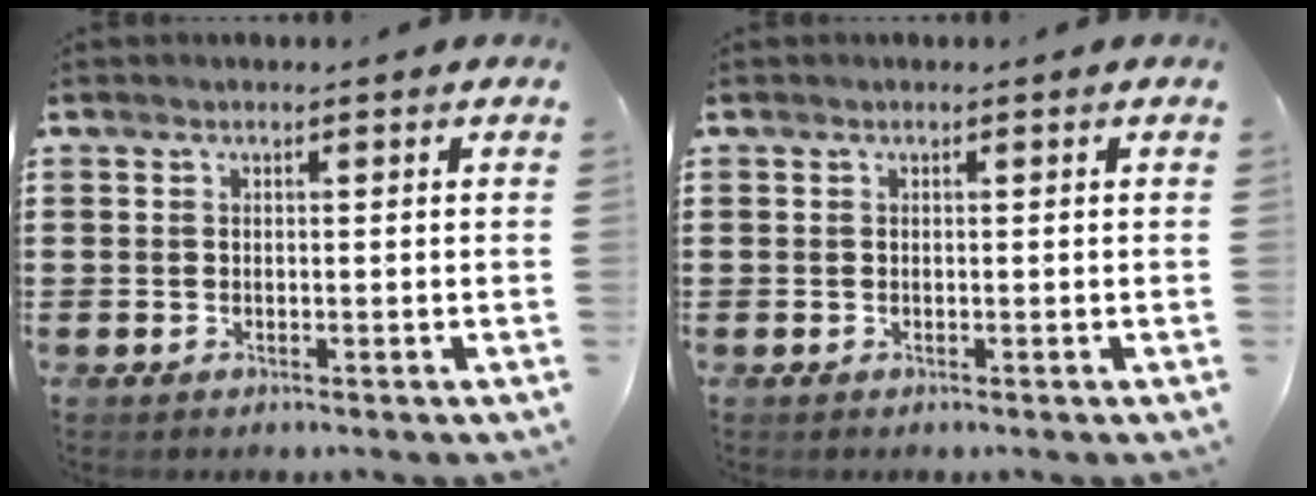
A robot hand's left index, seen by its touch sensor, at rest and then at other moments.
{"total": 0.0}